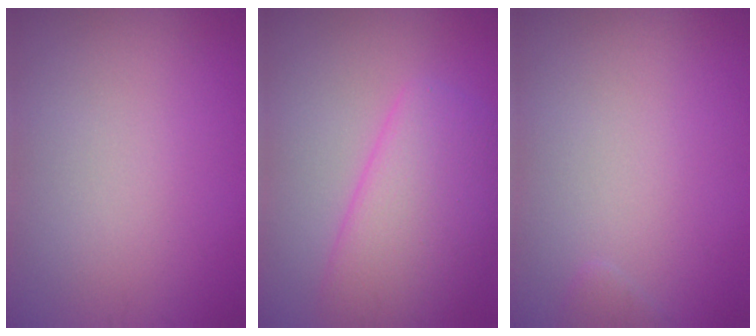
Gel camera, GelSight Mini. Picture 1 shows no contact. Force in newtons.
{"total": 6.2, "press": 6.2, "slide": 0.2}
{"total": 0.6, "press": 0.6, "slide": 0.1}